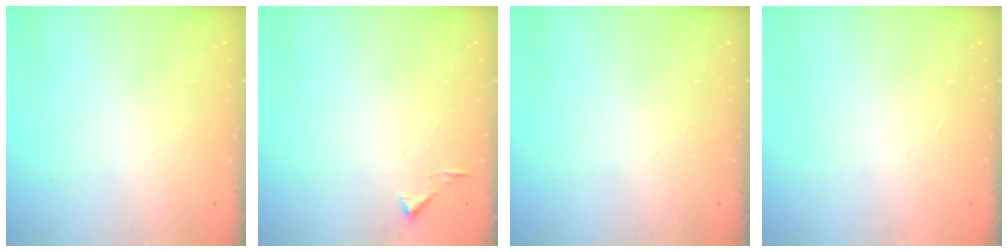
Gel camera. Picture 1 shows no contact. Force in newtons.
{"total": 2.8, "press": 2.8, "slide": 0.3}
{"total": 0.0}
{"total": 1.6, "press": 1.5, "slide": 0.1}